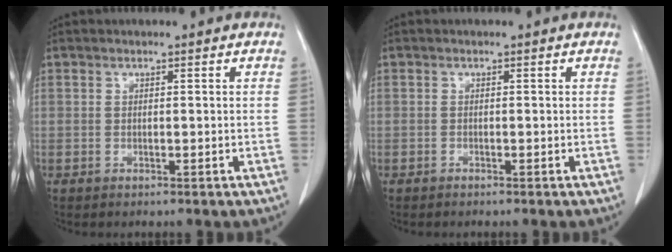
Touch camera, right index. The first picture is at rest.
{"total": 0.0}